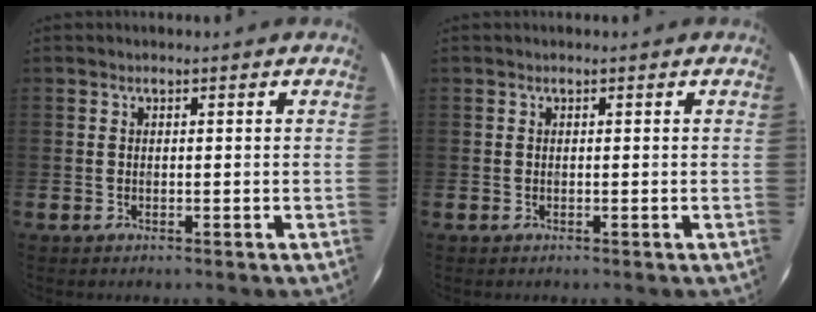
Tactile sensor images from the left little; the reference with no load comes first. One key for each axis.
{"total": 0.0}